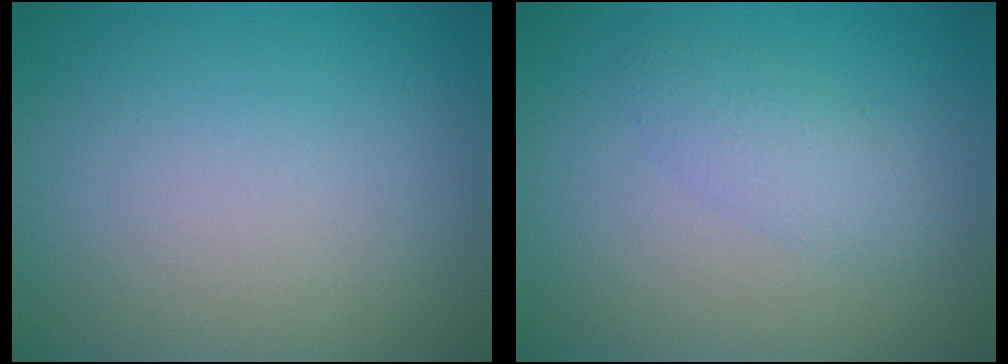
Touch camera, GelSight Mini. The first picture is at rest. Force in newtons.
{"total": 2.0, "press": 2.0, "slide": 0.0}